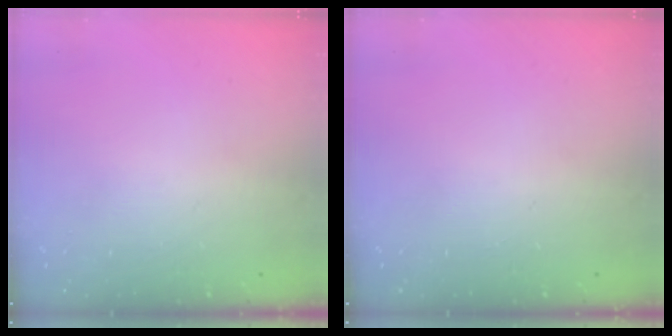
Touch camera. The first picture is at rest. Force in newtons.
{"total": 0.0}